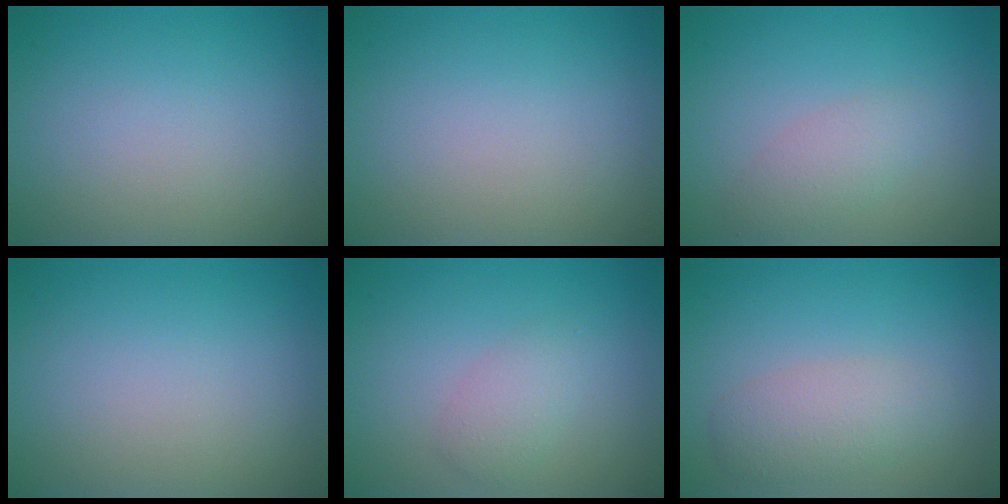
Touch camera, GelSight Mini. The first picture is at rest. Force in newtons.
{"total": 0.0}
{"total": 2.2, "press": 2.2, "slide": 0.1}
{"total": 0.0}
{"total": 2.0, "press": 2.0, "slide": 0.0}
{"total": 2.9, "press": 2.9, "slide": 0.1}